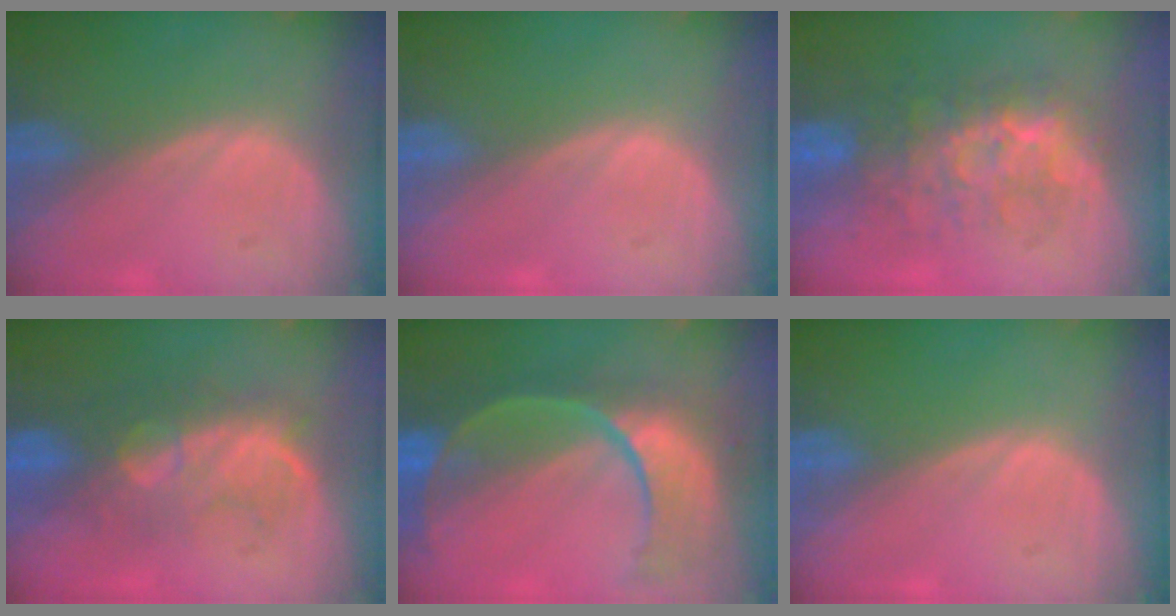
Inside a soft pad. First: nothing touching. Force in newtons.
{"total": 0.0}
{"total": 7.7, "press": 7.5, "slide": 1.4}
{"total": 8.1, "press": 7.9, "slide": 1.9}
{"total": 11.1, "press": 9.3, "slide": 6.0}
{"total": 0.0}